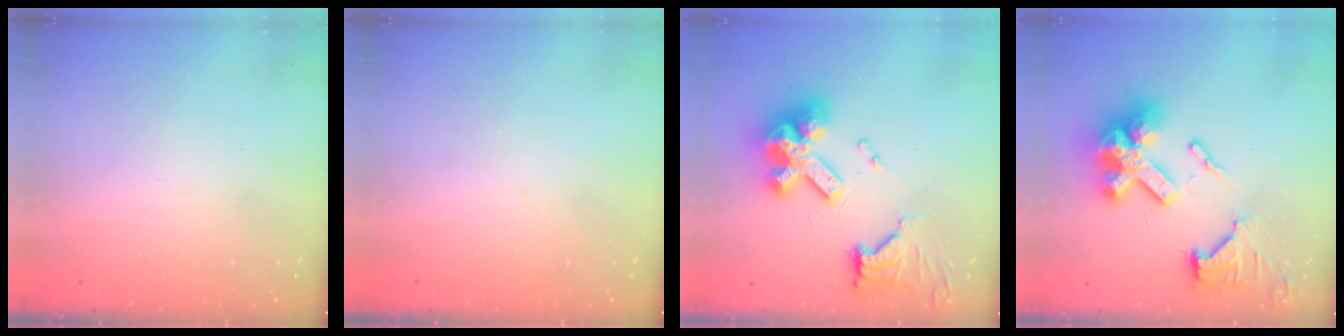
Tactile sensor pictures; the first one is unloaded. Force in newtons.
{"total": 0.0}
{"total": 17.4, "press": 17.3, "slide": 1.8}
{"total": 22.6, "press": 22.4, "slide": 2.4}